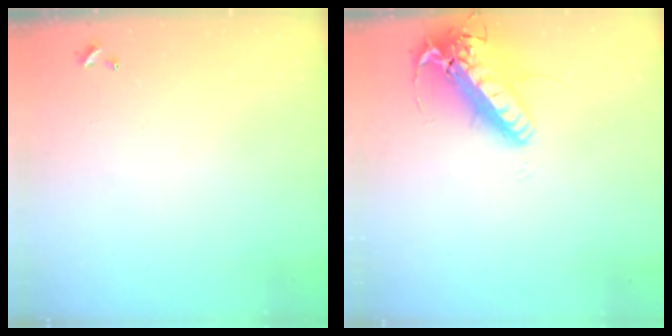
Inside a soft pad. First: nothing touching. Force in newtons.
{"total": 21.1, "press": 20.8, "slide": 3.7}